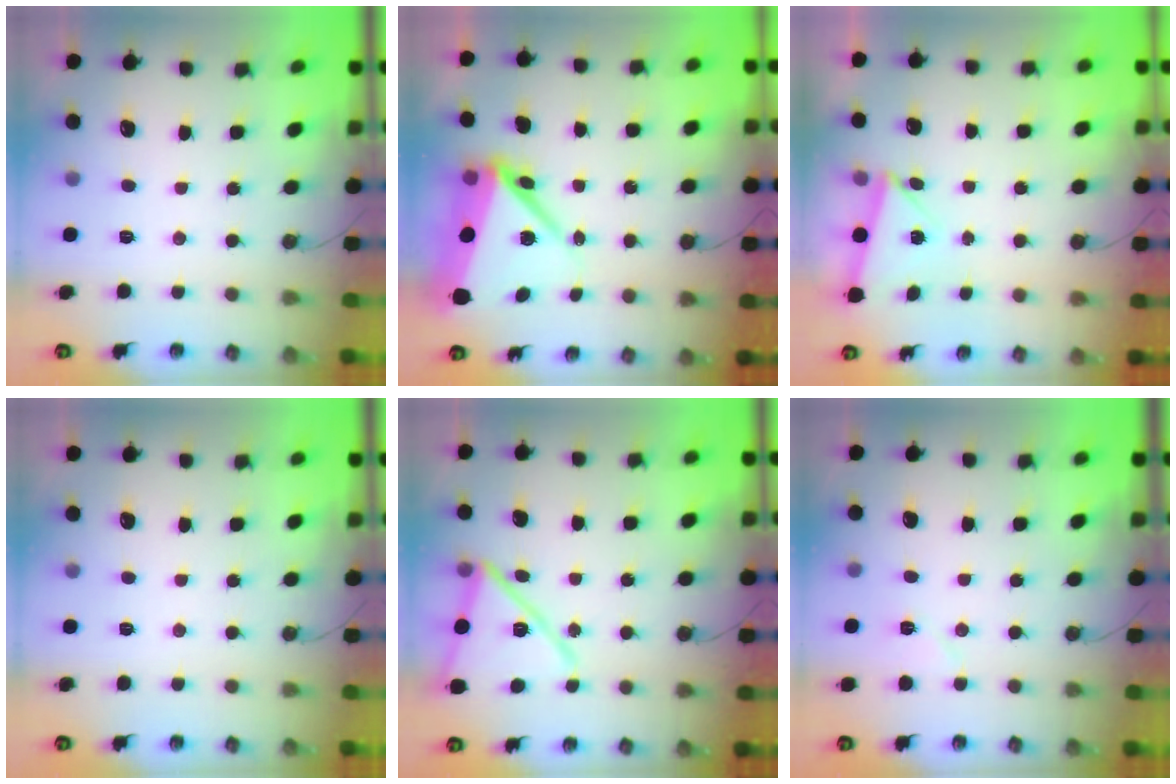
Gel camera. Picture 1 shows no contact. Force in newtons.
{"total": 12.0, "press": 11.9, "slide": 1.6}
{"total": 5.5, "press": 2.5, "slide": 5.0}
{"total": 0.0}
{"total": 14.3, "press": 14.2, "slide": 1.5}
{"total": 6.0, "press": 5.7, "slide": 1.7}